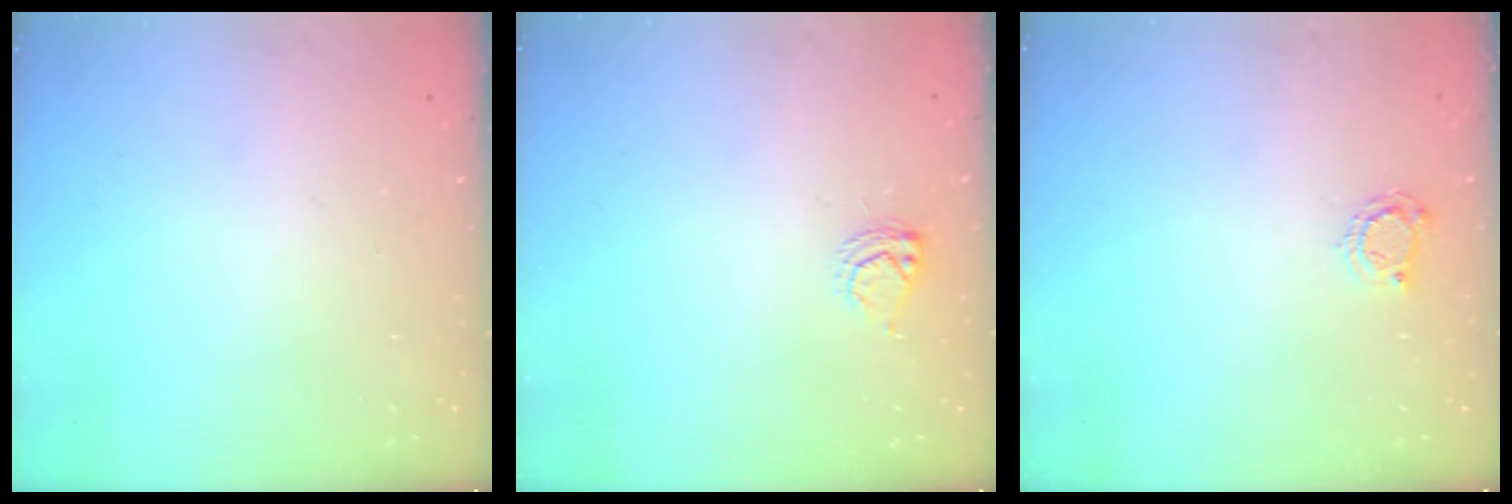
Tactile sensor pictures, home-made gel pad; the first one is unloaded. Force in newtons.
{"total": 5.7, "press": 5.7, "slide": 0.6}
{"total": 4.2, "press": 4.1, "slide": 0.5}